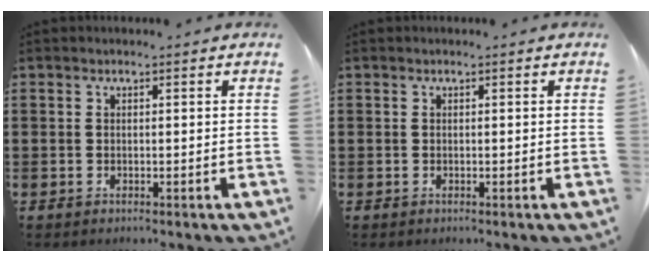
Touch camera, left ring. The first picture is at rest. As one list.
[{"total": 0.0}]